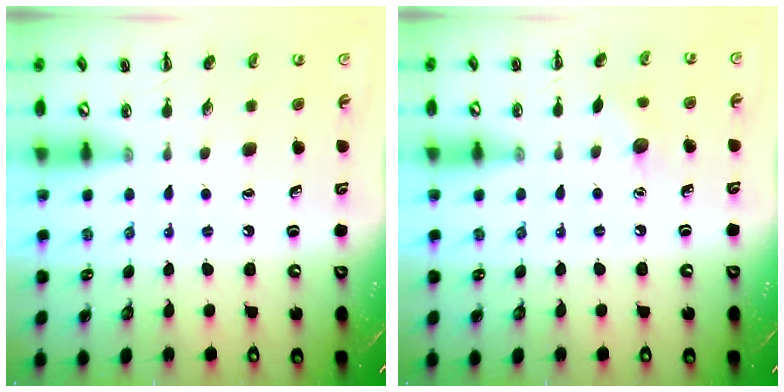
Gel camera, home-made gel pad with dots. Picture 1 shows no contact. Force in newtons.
{"total": 5.3, "press": 5.1, "slide": 1.6}